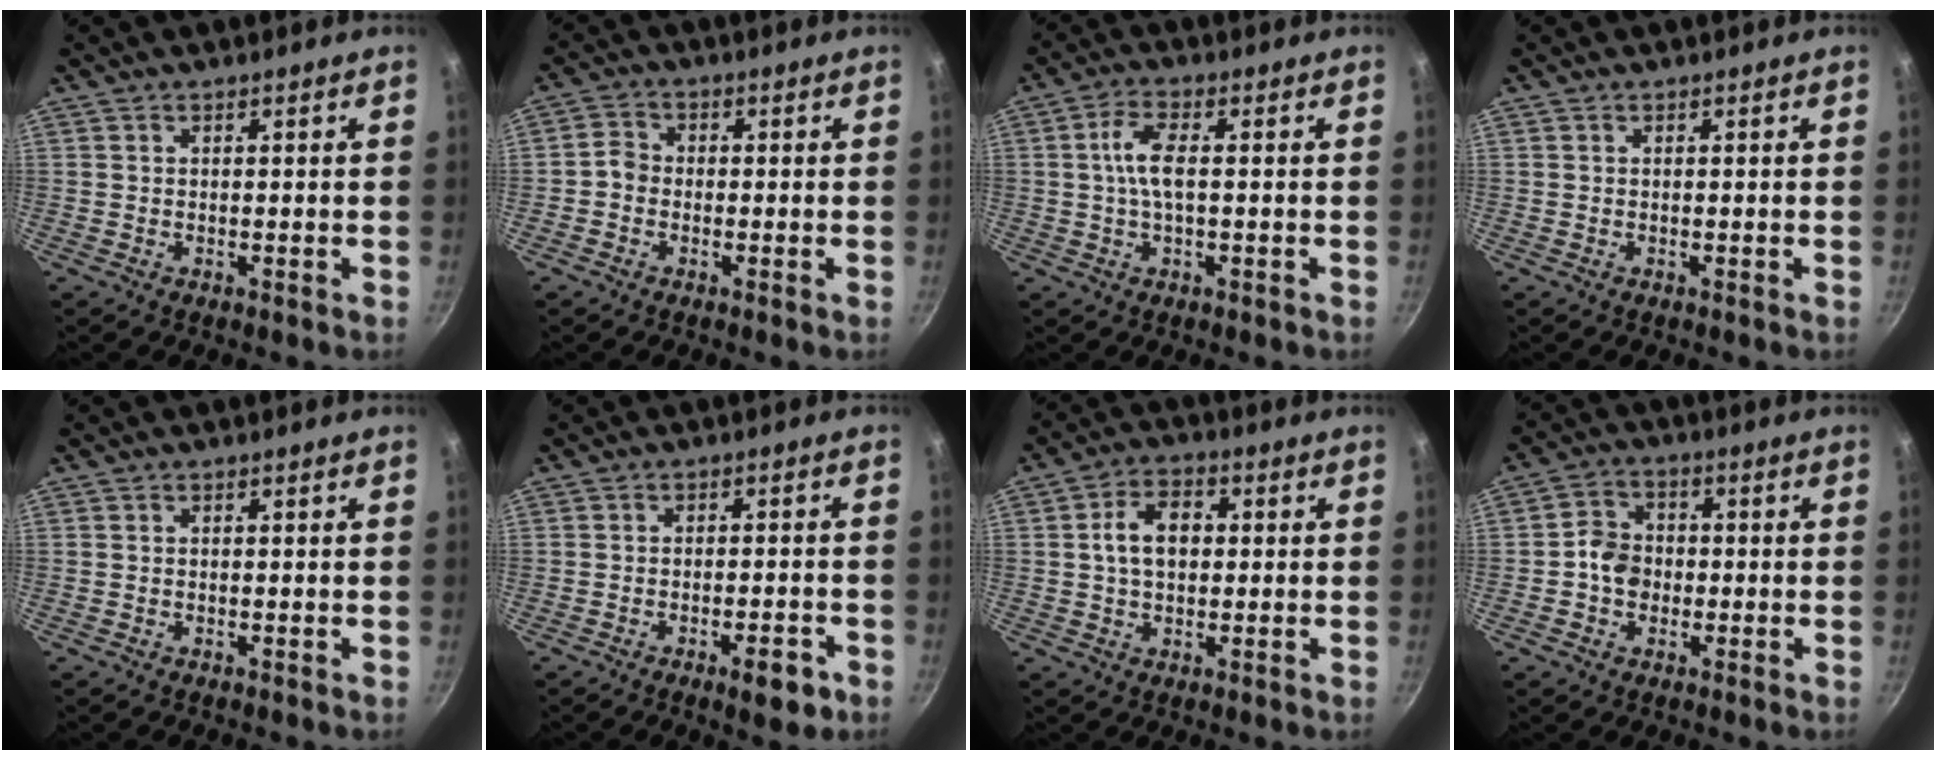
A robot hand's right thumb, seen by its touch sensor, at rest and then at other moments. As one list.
[{"total": 3.1, "force": [-1.0, 2.6, 1.3], "torque": [-0.017, 0.015, -0.029]}, {"total": 5.7, "force": [0.0, 2.2, 5.2], "torque": [-0.118, 0.012, -0.007]}, {"total": 0.0}, {"total": 0.0}, {"total": 5.9, "force": [-3.1, 2.2, 4.6], "torque": [-0.051, 0.022, -0.036]}, {"total": 7.8, "force": [0.8, 5.3, 5.7], "torque": [-0.079, 0.016, 0.005]}, {"total": 5.8, "force": [-1.1, 5.0, 2.9], "torque": [-0.024, 0.019, -0.029]}]